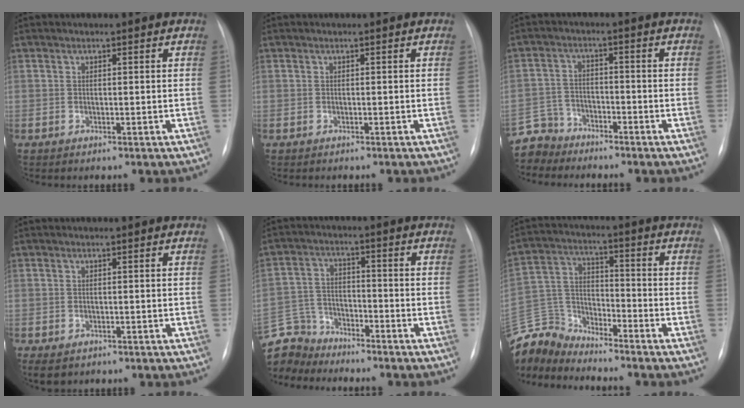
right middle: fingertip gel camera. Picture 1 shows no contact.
{"total": 1.2, "force": [-1.0, 0.3, 0.5], "torque": [-0.008, -0.002, -0.011]}
{"total": 5.7, "force": [-5.2, 2.1, -1.0], "torque": [0.022, 0.000, -0.105]}
{"total": 2.8, "force": [-1.6, 1.9, 1.3], "torque": [-0.023, -0.006, -0.014]}
{"total": 9.9, "force": [-9.3, 3.4, 0.1], "torque": [-0.021, 0.017, -0.182]}
{"total": 10.2, "force": [-10.2, 1.0, 0.1], "torque": [-0.013, 0.024, -0.206]}